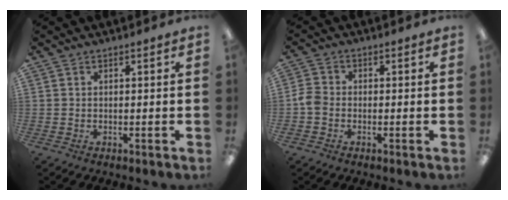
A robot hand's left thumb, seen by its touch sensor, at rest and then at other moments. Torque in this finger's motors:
{"motor_torque": [-0.29, 0.35, 0.44, 0.12, 0.09]}